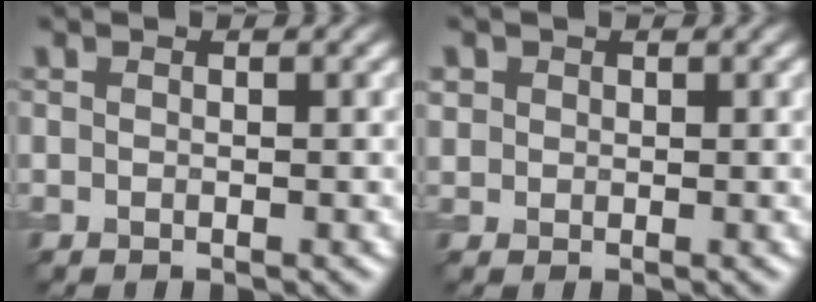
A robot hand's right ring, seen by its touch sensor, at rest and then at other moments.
{"total": 1.0, "force": [0.4, 0.9, 0.1], "torque": [0.002, -0.002, 0.010]}